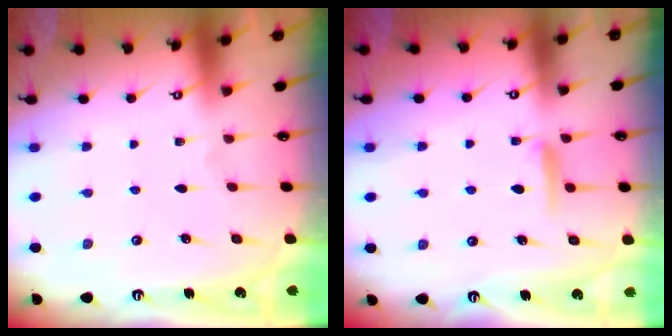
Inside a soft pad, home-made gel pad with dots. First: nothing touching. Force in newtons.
{"total": 7.1, "press": 7.1, "slide": 0.7}